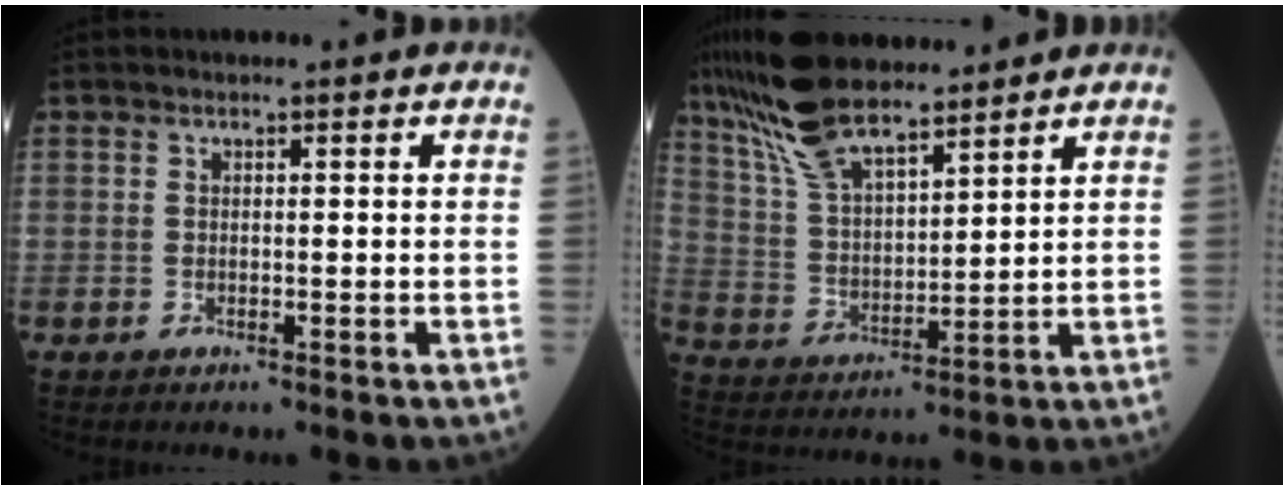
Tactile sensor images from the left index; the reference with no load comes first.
{"total": 13.4, "force": [10.9, 3.3, 7.0], "torque": [-0.145, 0.017, 0.211]}